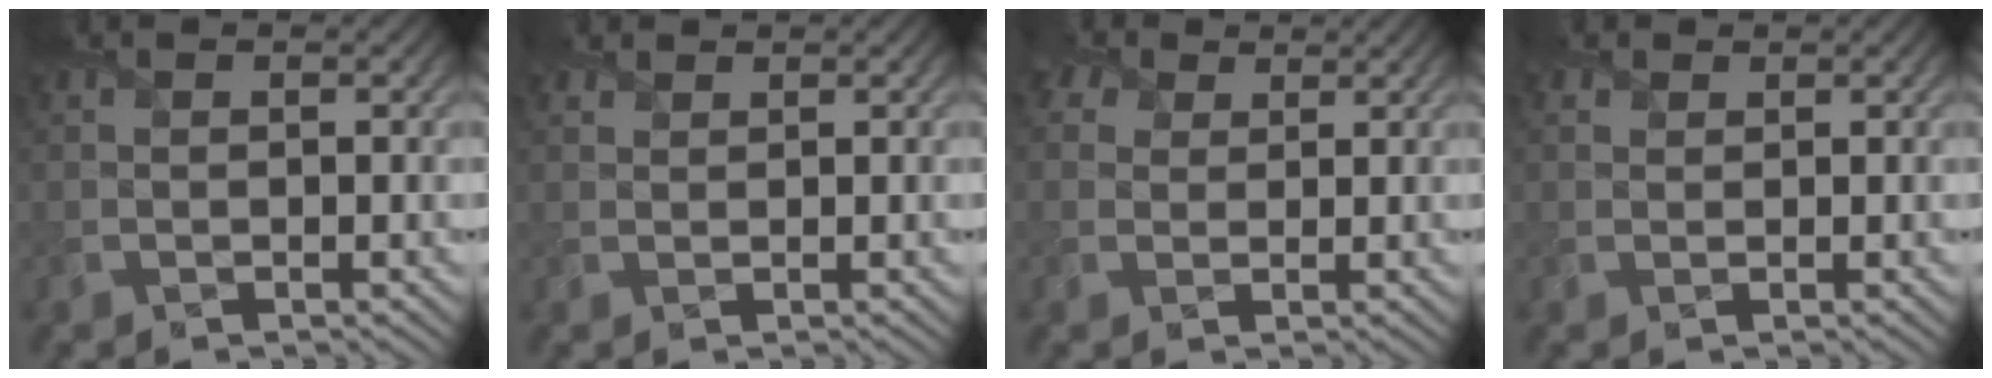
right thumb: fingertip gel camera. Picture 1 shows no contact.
{"total": 1.2, "force": [1.1, 0.5, 0.2], "torque": [-0.008, 0.002, 0.028]}
{"total": 4.2, "force": [2.5, 2.9, 1.8], "torque": [-0.055, 0.012, 0.040]}
{"total": 1.0, "force": [0.8, 0.7, 0.2], "torque": [-0.004, 0.000, 0.016]}